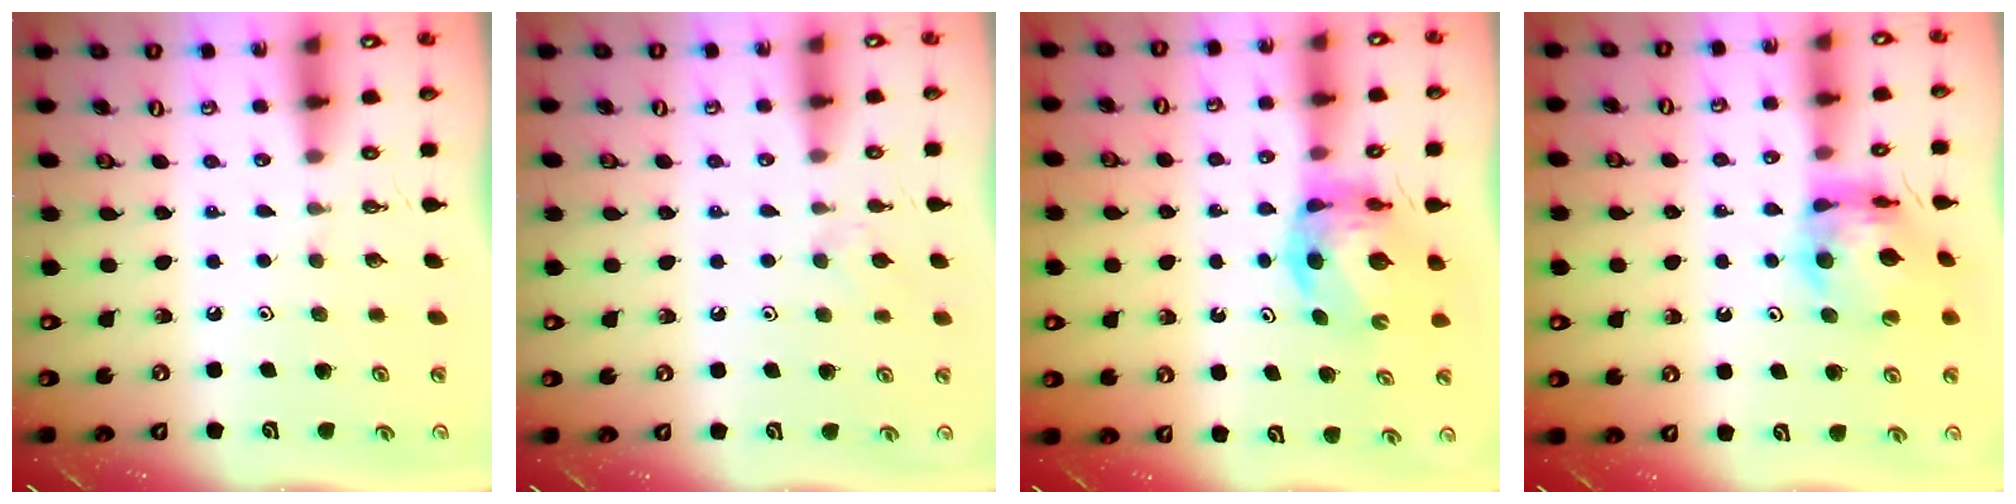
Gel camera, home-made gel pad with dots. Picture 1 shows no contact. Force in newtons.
{"total": 3.7, "press": 3.6, "slide": 0.6}
{"total": 7.5, "press": 7.5, "slide": 0.9}
{"total": 11.5, "press": 11.4, "slide": 1.4}